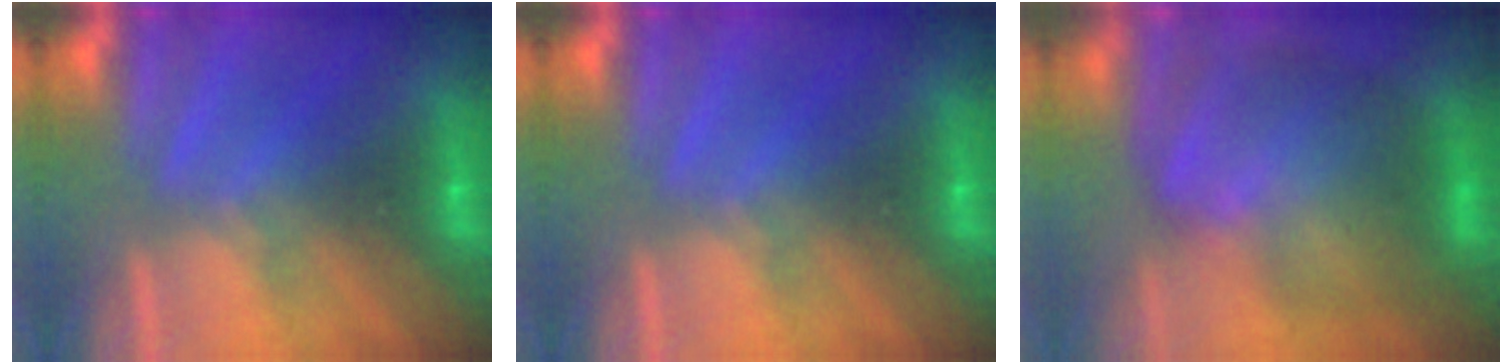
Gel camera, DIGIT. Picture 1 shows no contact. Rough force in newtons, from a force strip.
{"total": 0.0}
{"total": 7.4}